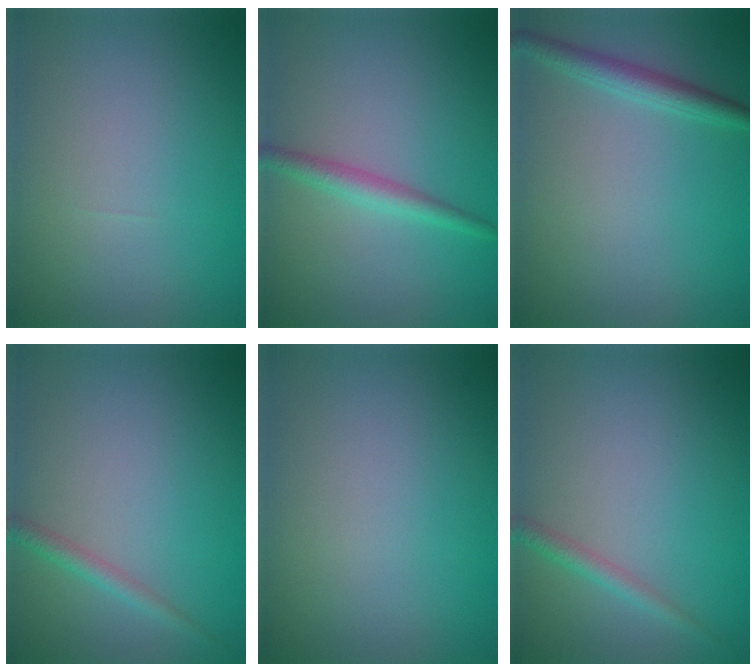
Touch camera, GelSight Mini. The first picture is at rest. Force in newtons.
{"total": 2.1, "press": 2.1, "slide": 0.1}
{"total": 2.3, "press": 2.3, "slide": 0.1}
{"total": 1.5, "press": 1.5, "slide": 0.1}
{"total": 0.0}
{"total": 1.5, "press": 1.5, "slide": 0.1}